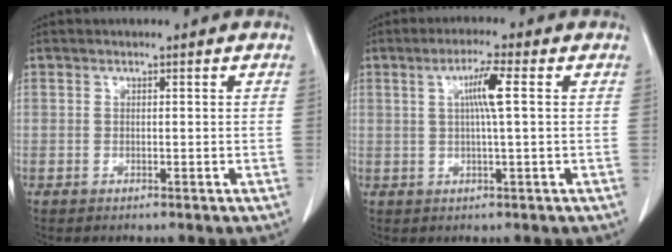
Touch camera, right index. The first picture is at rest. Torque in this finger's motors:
{"motor_torque": [0.59, 0.16, 0.16, 0.06]}